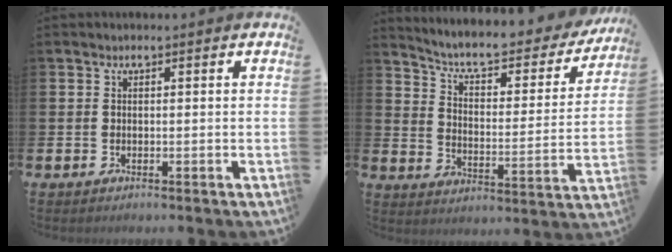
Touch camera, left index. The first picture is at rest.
{"total": 6.8, "force": [5.8, 2.0, 2.9], "torque": [-0.073, -0.048, 0.090]}